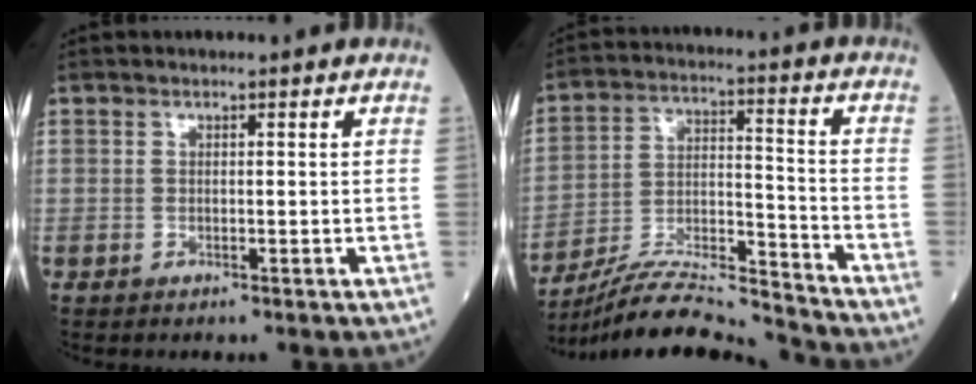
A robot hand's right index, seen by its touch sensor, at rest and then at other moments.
{"total": 14.7, "force": [-14.3, -1.0, 3.3], "torque": [-0.063, 0.017, -0.255]}